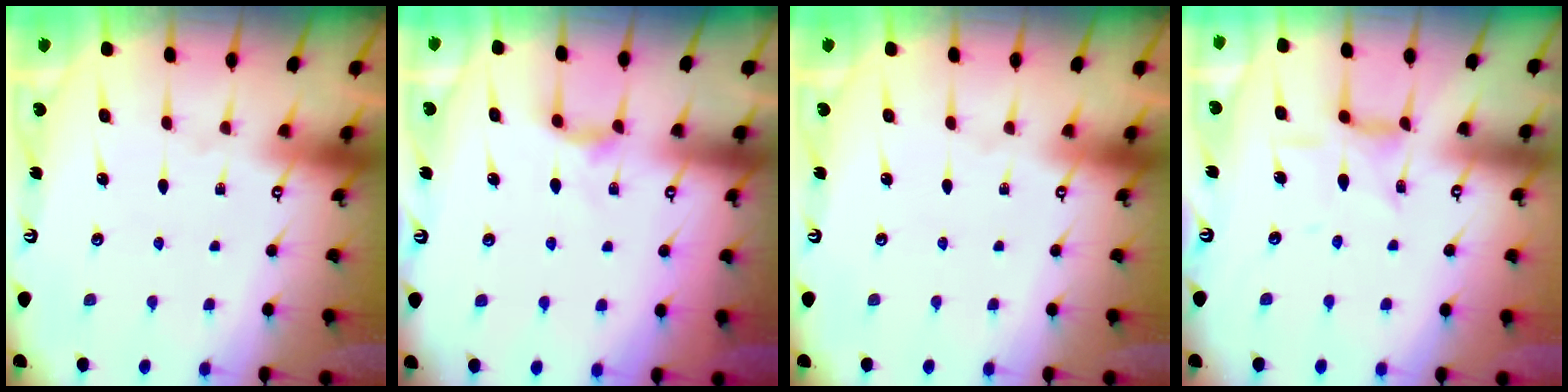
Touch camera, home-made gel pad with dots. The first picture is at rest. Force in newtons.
{"total": 4.4, "press": 4.4, "slide": 0.7}
{"total": 0.0}
{"total": 7.9, "press": 7.8, "slide": 0.7}